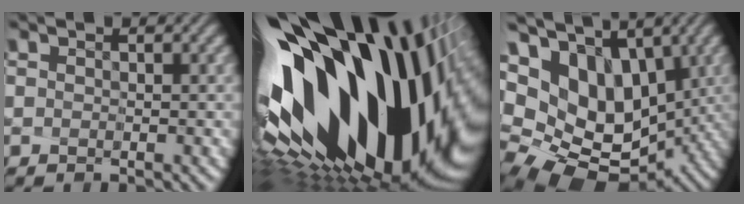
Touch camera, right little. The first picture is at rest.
{"total": 20.0, "force": [0.7, 10.5, 17.0], "torque": [-0.275, -0.084, 0.032]}
{"total": 16.3, "force": [2.5, 12.3, 10.3], "torque": [-0.216, 0.002, 0.064]}